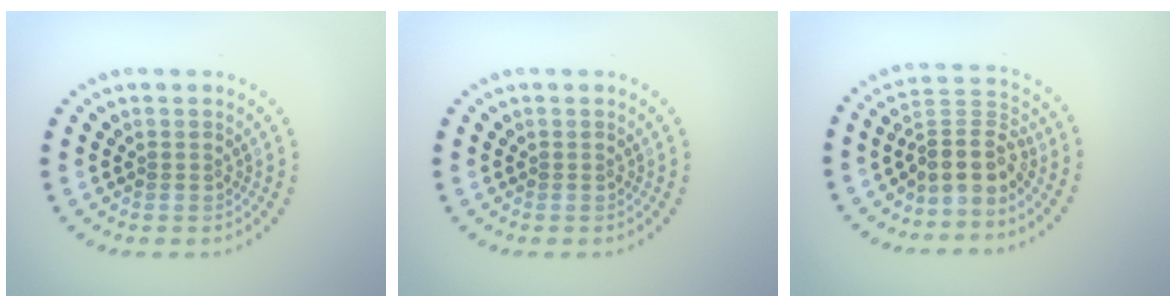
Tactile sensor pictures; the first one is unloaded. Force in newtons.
{"total": 0.0}
{"total": 4.0, "press": 2.9, "slide": 2.7}